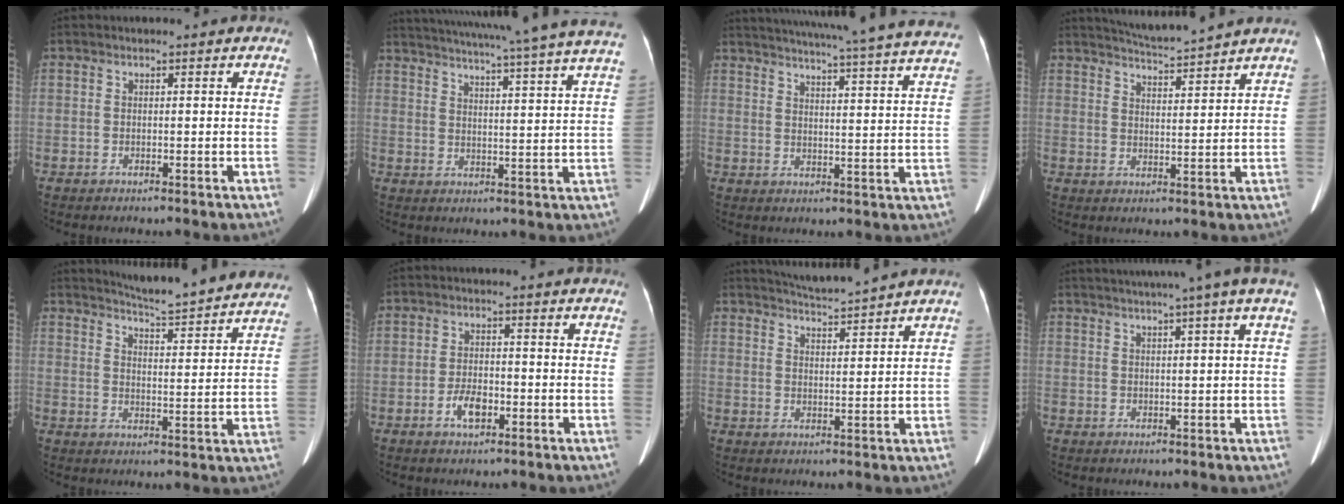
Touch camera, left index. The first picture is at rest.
{"total": 28.0, "force": [25.1, -1.2, 12.3], "torque": [-0.205, -0.043, 0.317]}
{"total": 30.8, "force": [28.3, 0.0, 12.0], "torque": [-0.192, -0.065, 0.339]}
{"total": 7.4, "force": [7.0, -1.3, 2.0], "torque": [-0.045, 0.001, 0.116]}
{"total": 16.8, "force": [15.9, 0.8, 5.3], "torque": [-0.077, -0.035, 0.194]}
{"total": 3.9, "force": [-1.9, 1.8, 3.0], "torque": [-0.058, 0.003, -0.034]}
{"total": 5.9, "force": [5.5, -1.4, 1.3], "torque": [-0.030, -0.002, 0.093]}
{"total": 9.3, "force": [6.8, -1.8, 6.2], "torque": [-0.089, 0.022, 0.075]}